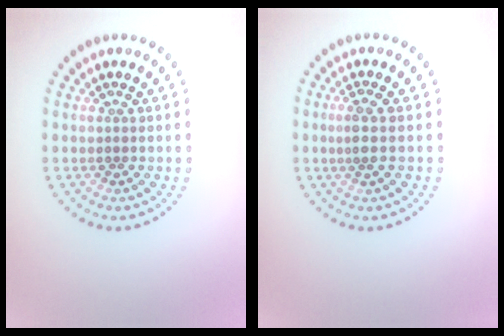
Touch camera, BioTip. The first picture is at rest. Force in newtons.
{"total": 1.8, "press": 1.4, "slide": 1.2}